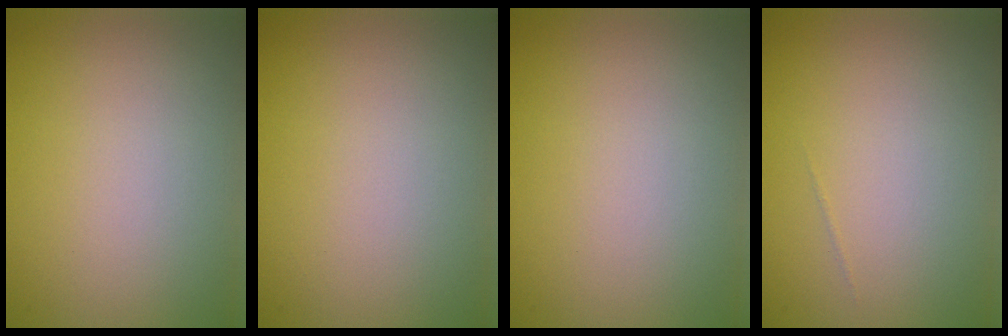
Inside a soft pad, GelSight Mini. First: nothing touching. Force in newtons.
{"total": 0.0}
{"total": 0.0}
{"total": 0.0}